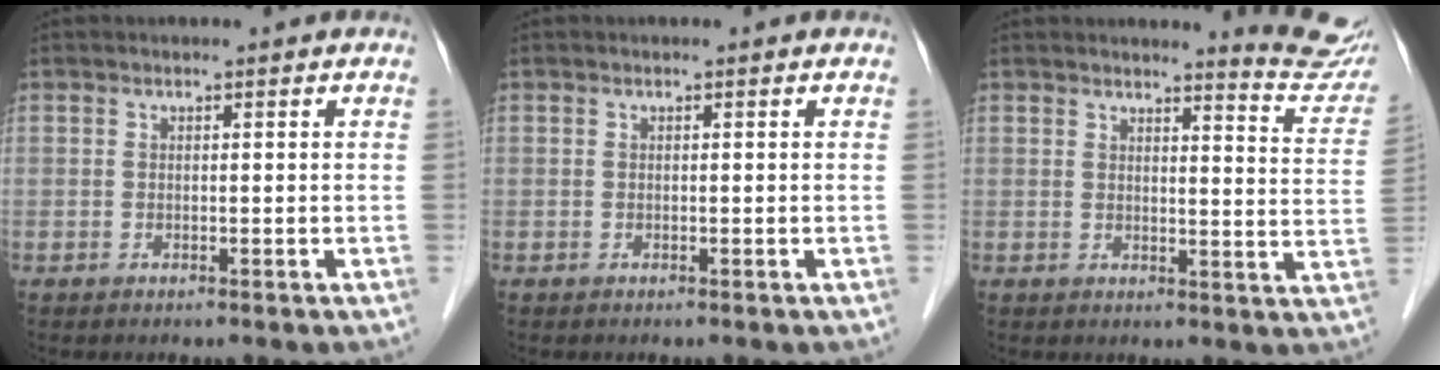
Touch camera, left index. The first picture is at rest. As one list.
[{"total": 0.0}, {"total": 8.8, "force": [8.7, -0.1, 1.5], "torque": [-0.007, -0.067, 0.079]}]